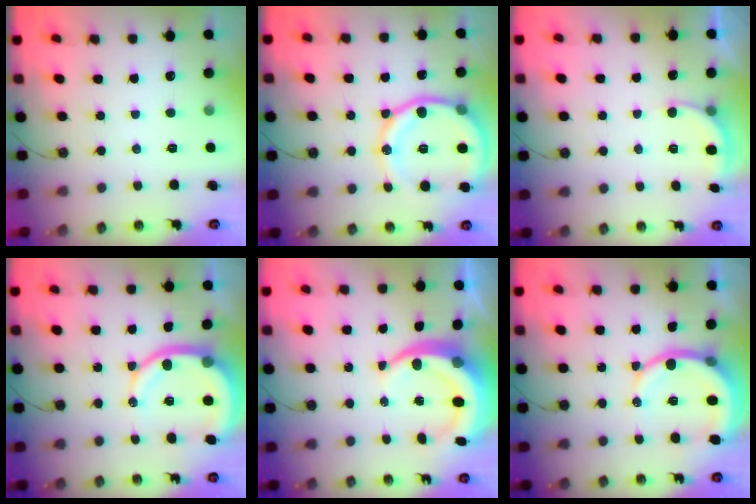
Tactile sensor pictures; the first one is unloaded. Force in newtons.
{"total": 16.4, "press": 16.3, "slide": 1.9}
{"total": 3.0, "press": 2.9, "slide": 0.7}
{"total": 12.1, "press": 12.0, "slide": 1.6}
{"total": 11.5, "press": 11.4, "slide": 1.6}
{"total": 11.7, "press": 11.5, "slide": 2.2}